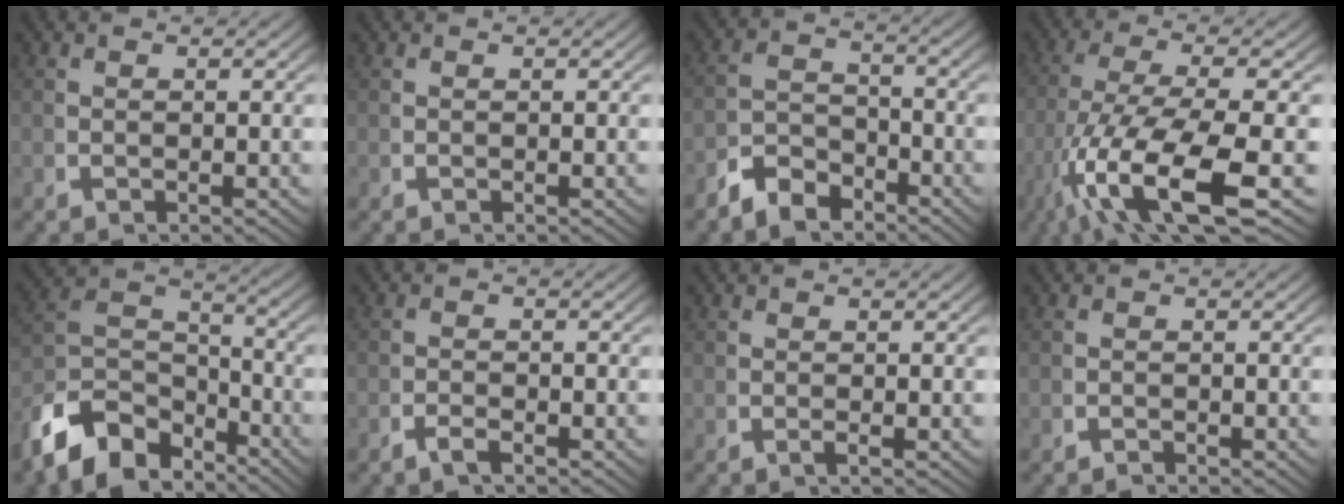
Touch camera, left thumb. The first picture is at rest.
{"total": 0.0}
{"total": 4.5, "force": [-3.5, 2.5, 1.3], "torque": [-0.006, -0.010, -0.062]}
{"total": 13.7, "force": [-3.8, 6.6, 11.4], "torque": [-0.256, -0.061, -0.020]}
{"total": 11.9, "force": [-4.8, 8.1, 7.3], "torque": [-0.150, -0.036, -0.070]}
{"total": 1.3, "force": [-1.2, 0.3, 0.5], "torque": [-0.008, -0.001, -0.027]}
{"total": 0.7, "force": [-0.2, 0.2, 0.6], "torque": [-0.011, 0.005, -0.007]}
{"total": 0.7, "force": [-0.7, 0.0, -0.1], "torque": [0.005, -0.003, -0.013]}